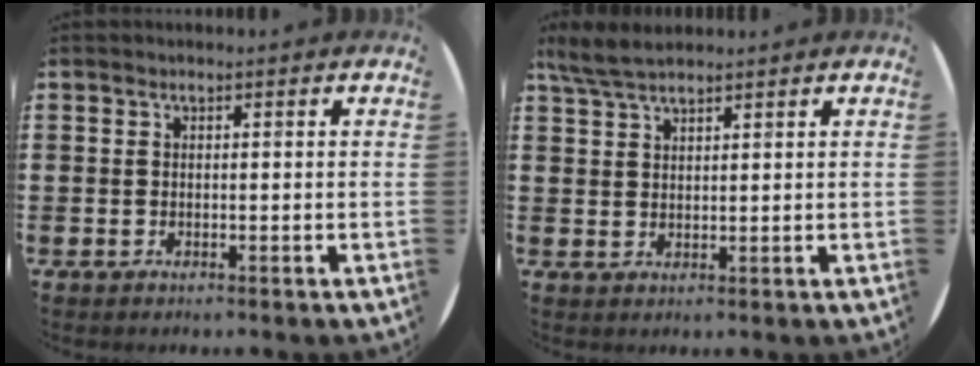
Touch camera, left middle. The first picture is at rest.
{"total": 4.1, "force": [3.6, 0.8, 1.9], "torque": [-0.043, 0.000, 0.067]}